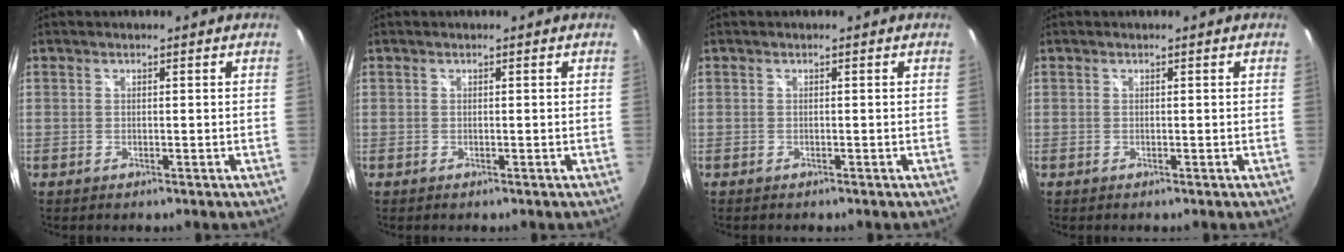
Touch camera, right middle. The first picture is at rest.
{"total": 0.0}
{"total": 0.0}
{"total": 0.0}